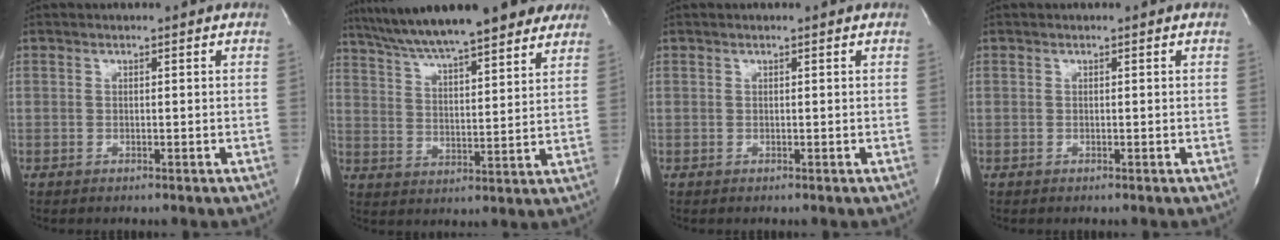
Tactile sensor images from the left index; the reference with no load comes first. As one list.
[{"total": 21.4, "force": [17.8, 3.2, 11.6], "torque": [-0.192, 0.031, 0.257]}, {"total": 0.0}, {"total": 0.0}]